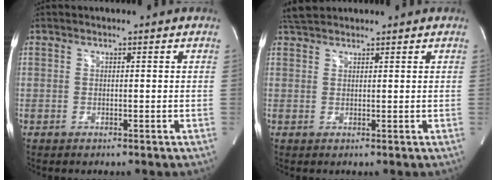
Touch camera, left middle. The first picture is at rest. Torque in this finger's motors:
{"motor_torque": [0.19, -0.04, -0.09, 0.01]}